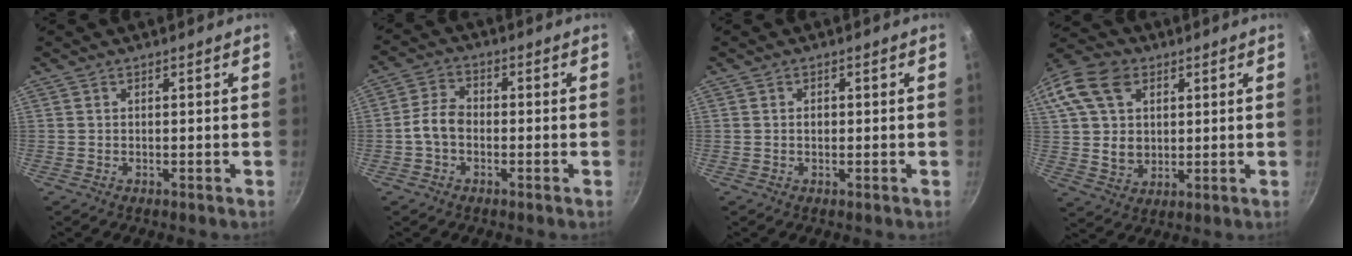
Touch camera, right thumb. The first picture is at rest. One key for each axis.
{"total": 5.1, "fx": -1.3, "fy": 3.6, "fz": 3.4, "tx": -0.057, "ty": 0.027, "tz": -0.035}
{"total": 1.3, "fx": 0.0, "fy": 1.0, "fz": 0.8, "tx": -0.010, "ty": 0.004, "tz": -0.001}
{"total": 18.2, "fx": 6.2, "fy": 13.6, "fz": 10.5, "tx": -0.210, "ty": 0.011, "tz": 0.113}